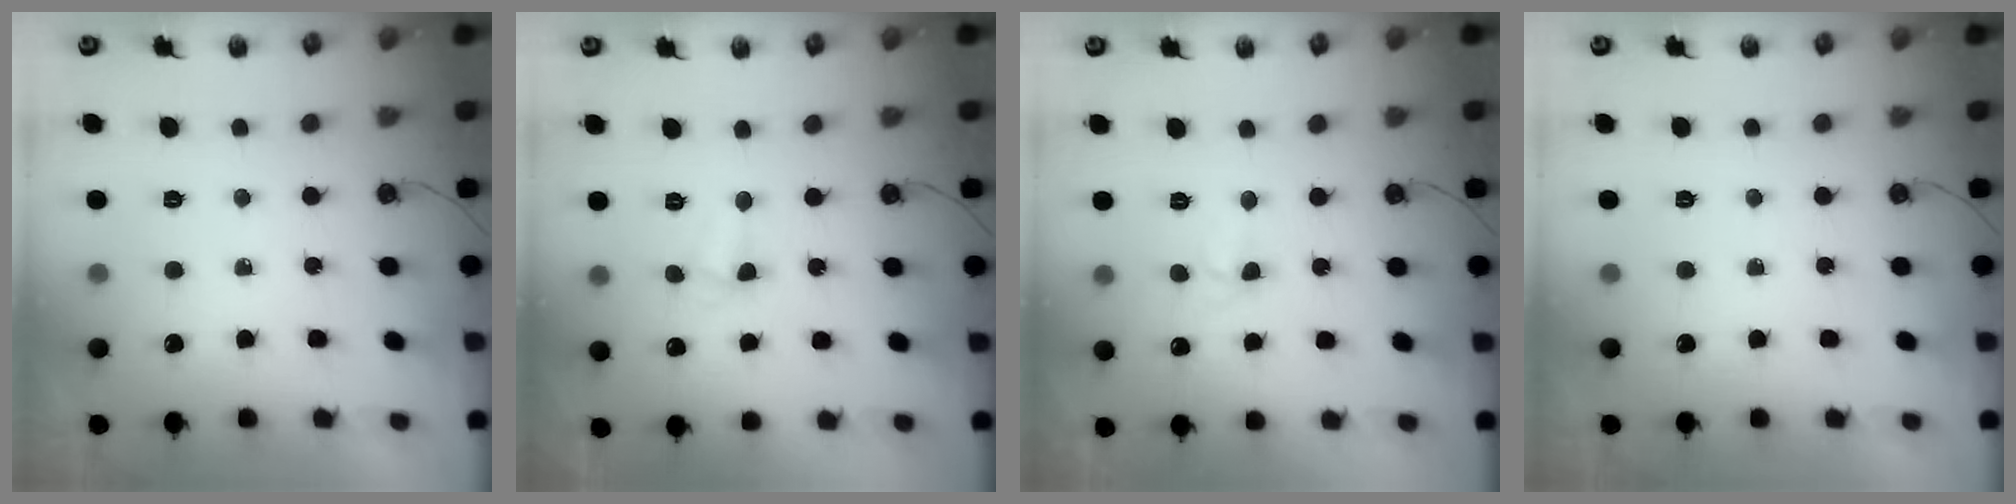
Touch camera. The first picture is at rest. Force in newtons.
{"total": 2.9, "press": 2.8, "slide": 0.7}
{"total": 3.8, "press": 3.7, "slide": 0.7}
{"total": 0.0}